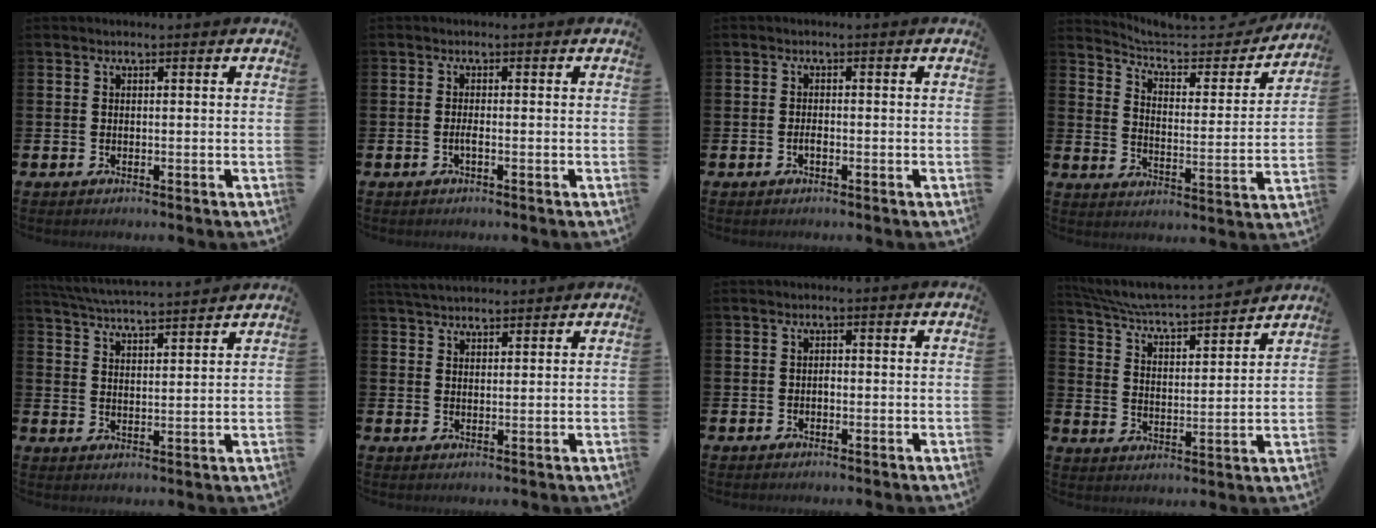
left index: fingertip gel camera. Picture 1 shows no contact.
{"total": 0.8, "force": [-0.4, 0.1, 0.7], "torque": [-0.021, 0.000, -0.005]}
{"total": 1.1, "force": [-0.5, 0.4, 0.9], "torque": [-0.023, 0.002, -0.008]}
{"total": 6.3, "force": [5.7, 1.8, 1.9], "torque": [-0.055, -0.047, 0.090]}
{"total": 5.2, "force": [5.2, -0.1, 0.7], "torque": [-0.035, -0.031, 0.093]}
{"total": 3.6, "force": [3.5, 0.7, 0.7], "torque": [-0.020, -0.012, 0.066]}
{"total": 0.8, "force": [-0.4, 0.6, 0.4], "torque": [-0.007, 0.001, -0.008]}
{"total": 5.6, "force": [5.5, 0.0, 1.3], "torque": [-0.055, -0.048, 0.089]}